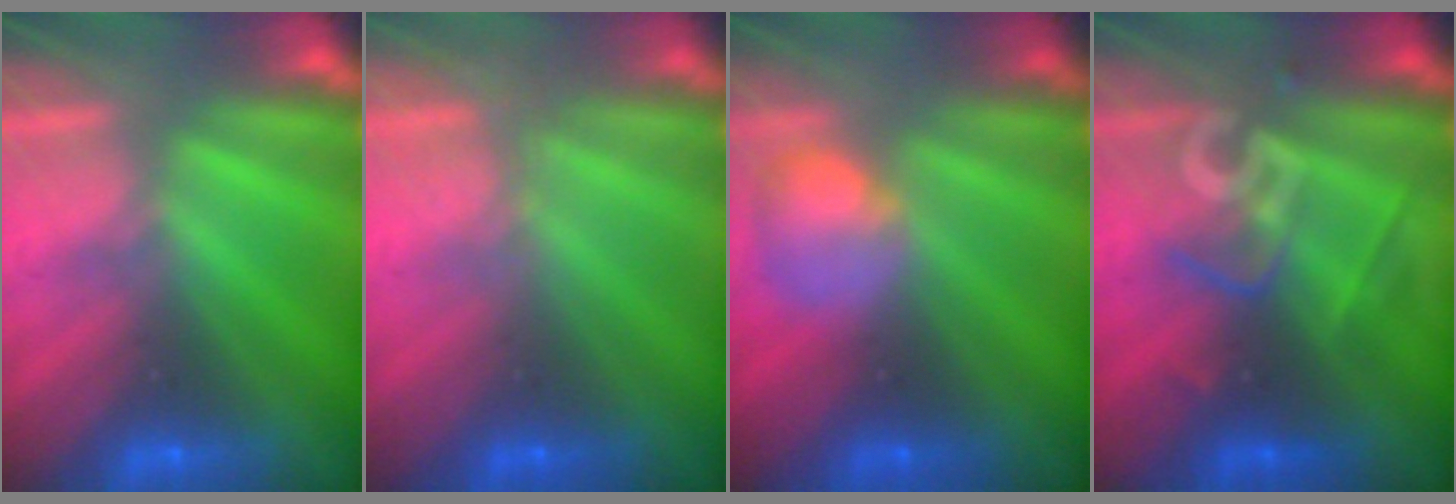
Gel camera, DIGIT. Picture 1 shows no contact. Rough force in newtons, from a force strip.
{"total": 1.2}
{"total": 2.4}
{"total": 2.5}